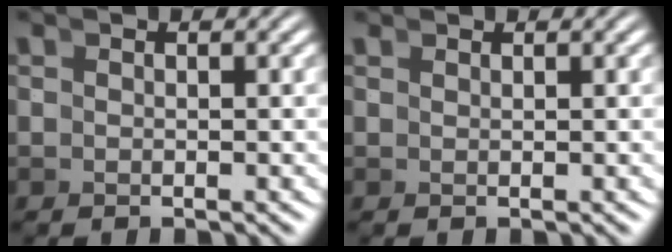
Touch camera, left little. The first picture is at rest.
{"total": 0.7, "force": [0.5, -0.5, -0.2], "torque": [0.010, -0.003, 0.016]}